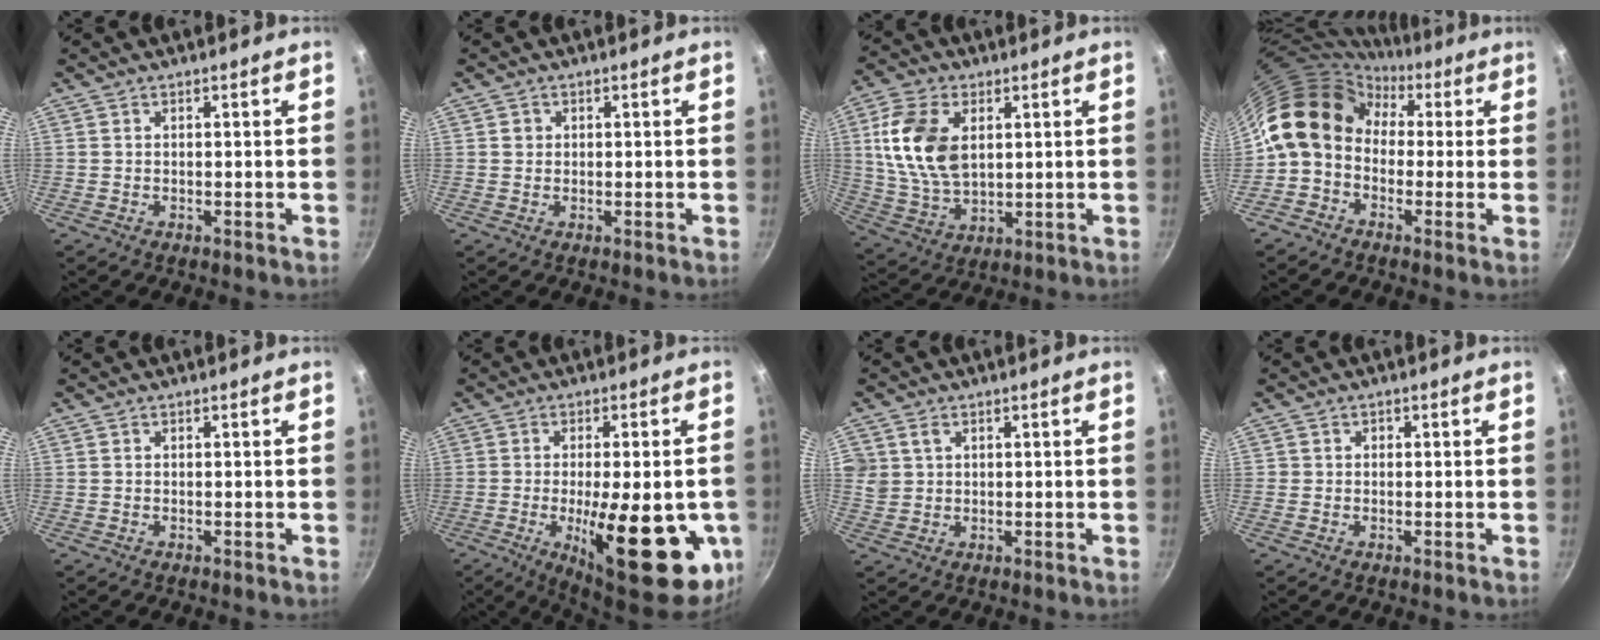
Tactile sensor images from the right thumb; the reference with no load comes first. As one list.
[{"total": 1.3, "force": [0.2, 1.2, 0.3], "torque": [-0.001, 0.002, 0.002]}, {"total": 14.3, "force": [3.3, 8.9, 10.7], "torque": [-0.195, -0.011, 0.070]}, {"total": 12.5, "force": [1.4, 9.9, 7.5], "torque": [-0.102, 0.030, -0.002]}, {"total": 0.0}, {"total": 23.4, "force": [-6.1, 8.1, 21.1], "torque": [-0.261, -0.011, -0.071]}, {"total": 3.6, "force": [1.4, 3.1, 1.3], "torque": [-0.012, 0.000, 0.031]}, {"total": 1.0, "force": [0.0, 1.0, 0.2], "torque": [0.006, 0.001, -0.003]}]